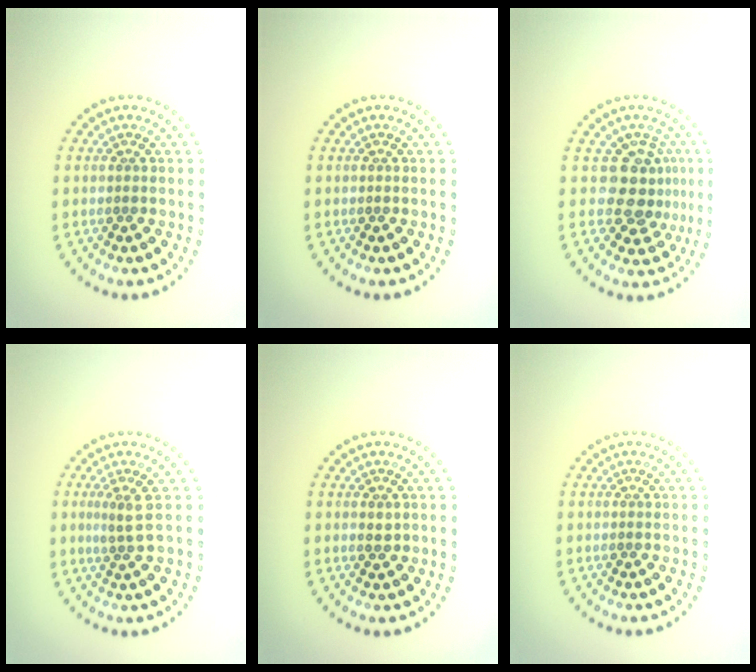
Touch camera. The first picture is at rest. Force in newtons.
{"total": 0.0}
{"total": 3.7, "press": 3.0, "slide": 2.1}
{"total": 2.0, "press": 1.4, "slide": 1.4}
{"total": 0.7, "press": 0.7, "slide": 0.0}
{"total": 0.0}